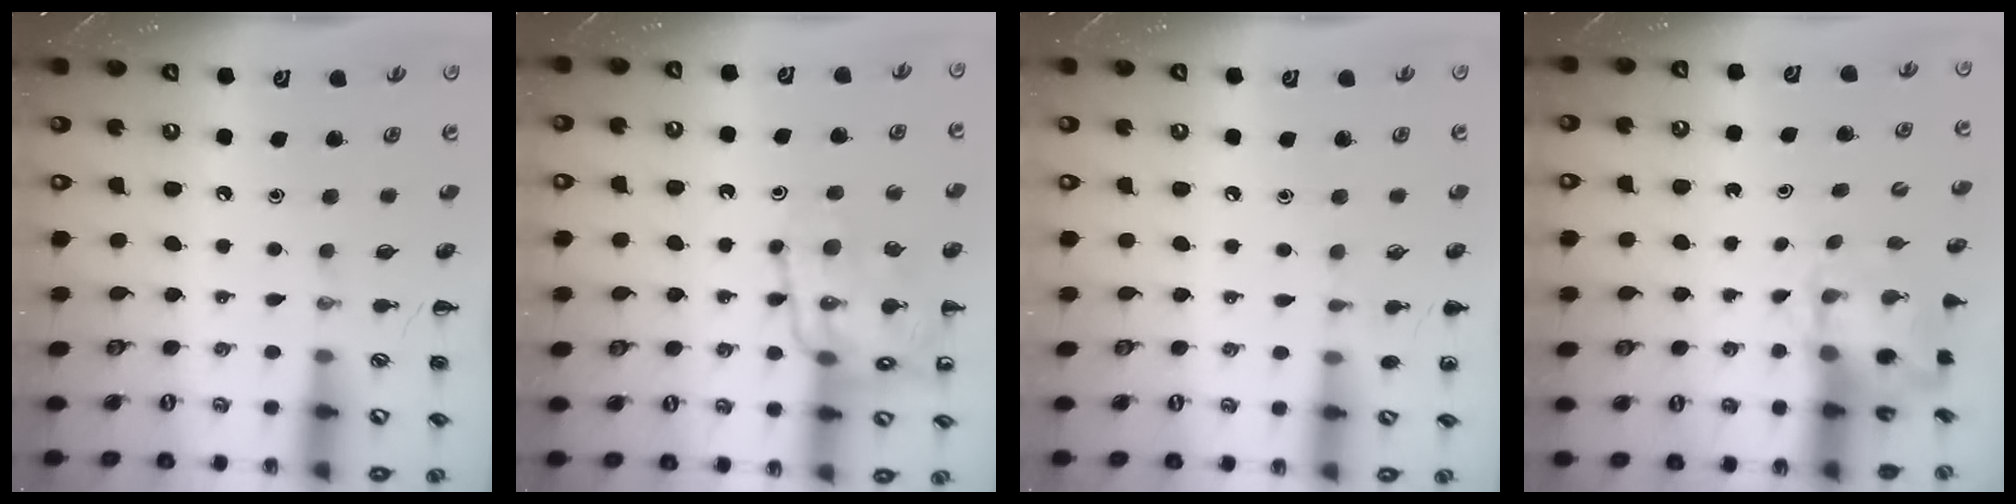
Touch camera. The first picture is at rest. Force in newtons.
{"total": 15.5, "press": 15.3, "slide": 2.0}
{"total": 5.1, "press": 4.9, "slide": 1.6}
{"total": 3.7, "press": 3.5, "slide": 1.1}